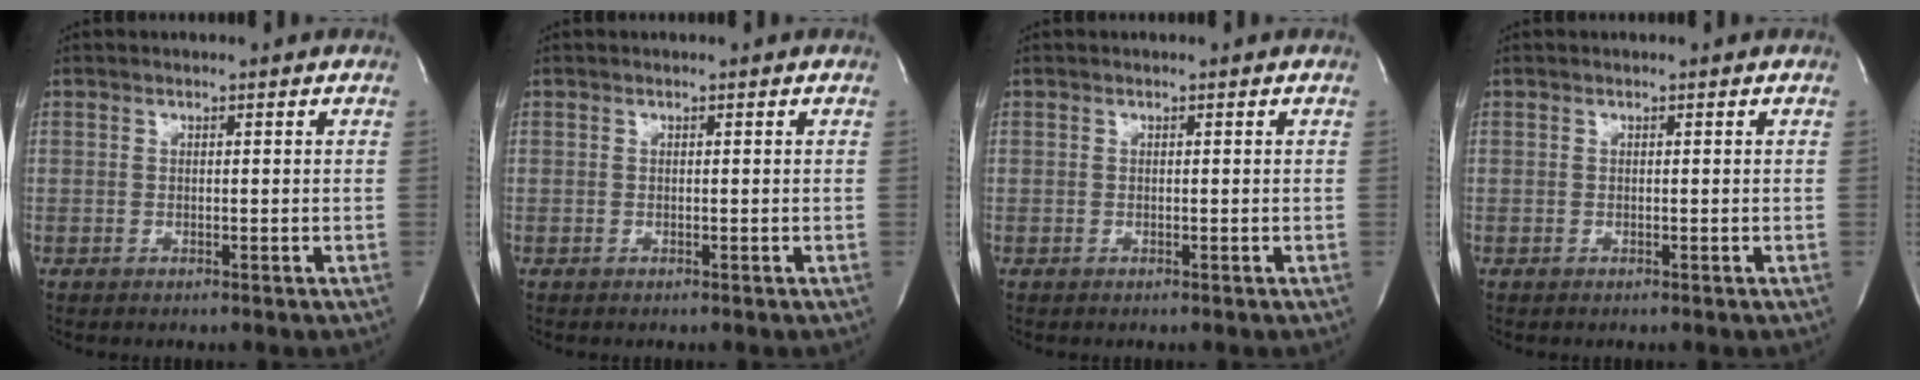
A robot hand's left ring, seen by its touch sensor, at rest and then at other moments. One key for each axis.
{"total": 0.0}
{"total": 0.0}
{"total": 0.0}